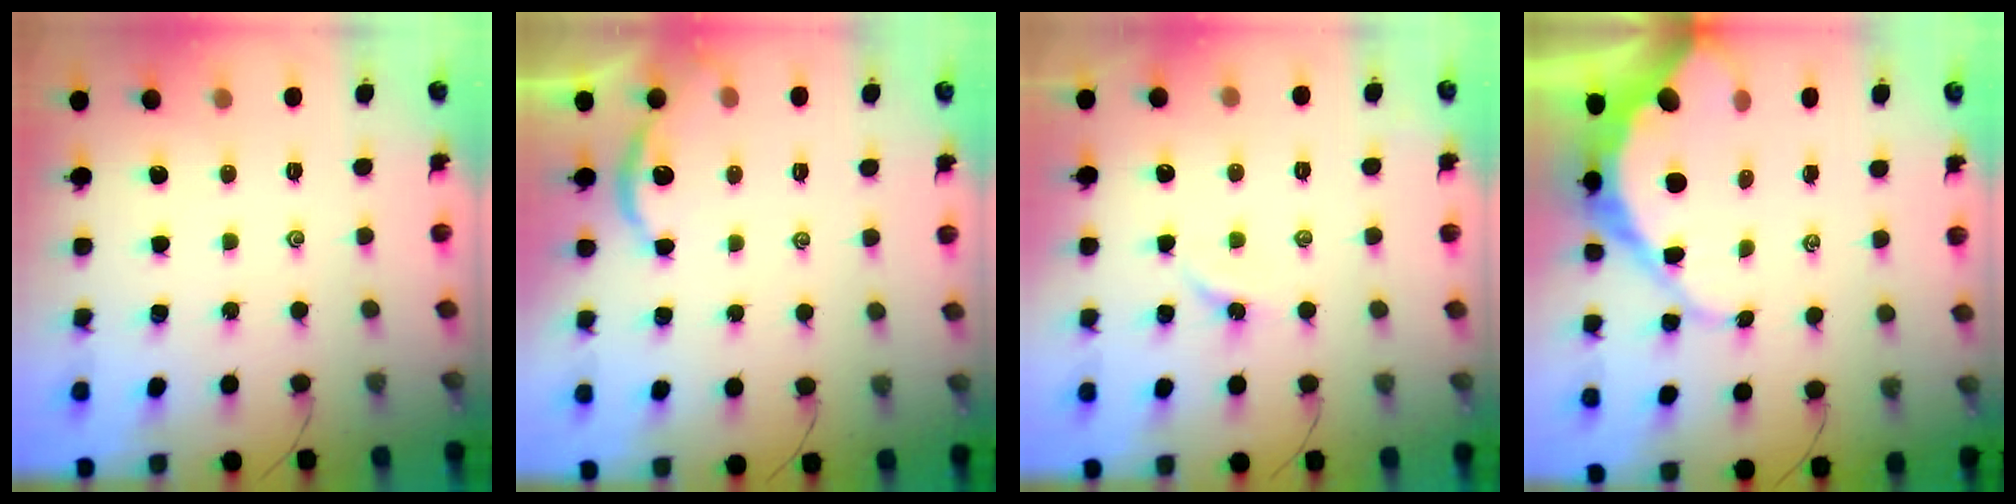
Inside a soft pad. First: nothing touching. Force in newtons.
{"total": 3.2, "press": 3.1, "slide": 0.6}
{"total": 2.7, "press": 2.7, "slide": 0.5}
{"total": 12.8, "press": 12.8, "slide": 1.2}